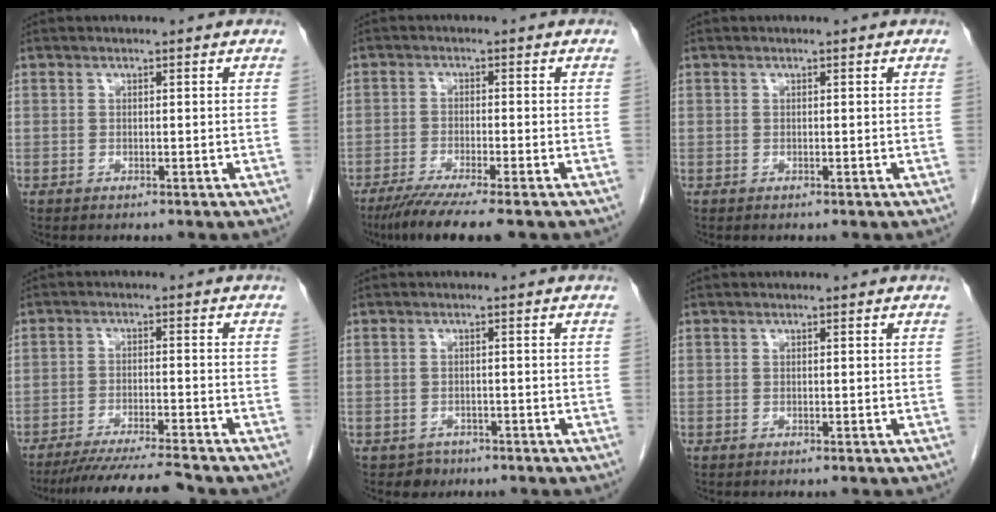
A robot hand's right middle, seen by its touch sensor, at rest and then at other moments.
{"total": 7.7, "force": [-5.9, -0.3, 4.9], "torque": [-0.076, -0.020, -0.097]}
{"total": 0.0}
{"total": 10.1, "force": [-9.2, -0.9, 4.1], "torque": [-0.052, -0.020, -0.149]}
{"total": 1.9, "force": [-1.2, 1.5, 0.0], "torque": [-0.003, 0.007, -0.017]}
{"total": 0.0}